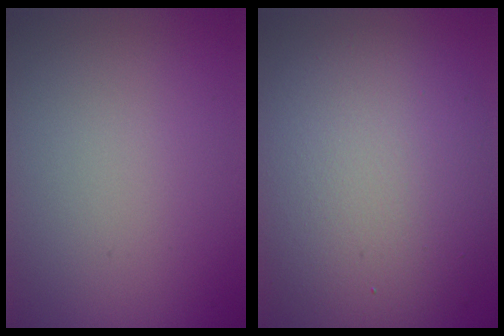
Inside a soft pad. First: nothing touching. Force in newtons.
{"total": 10.7, "press": 10.6, "slide": 1.3}